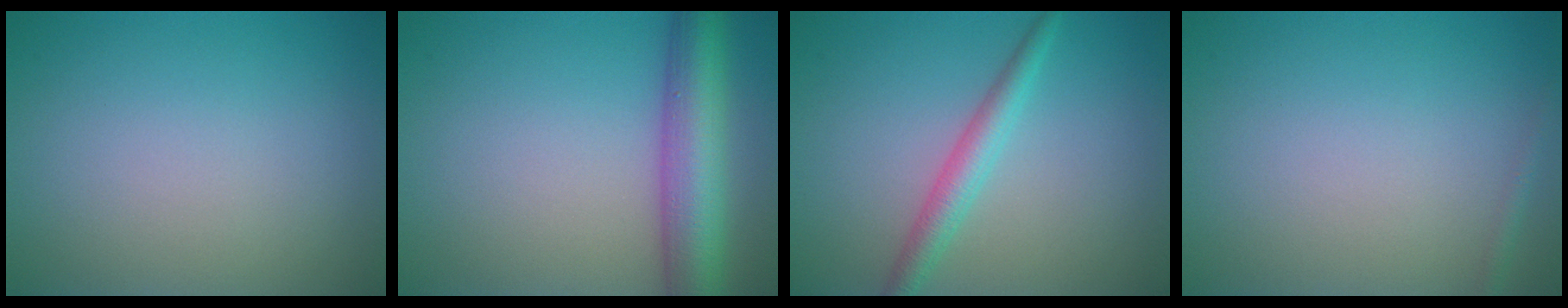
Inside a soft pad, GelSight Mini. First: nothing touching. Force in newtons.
{"total": 7.0, "press": 6.9, "slide": 0.4}
{"total": 2.7, "press": 2.7, "slide": 0.1}
{"total": 0.7, "press": 0.7, "slide": 0.0}